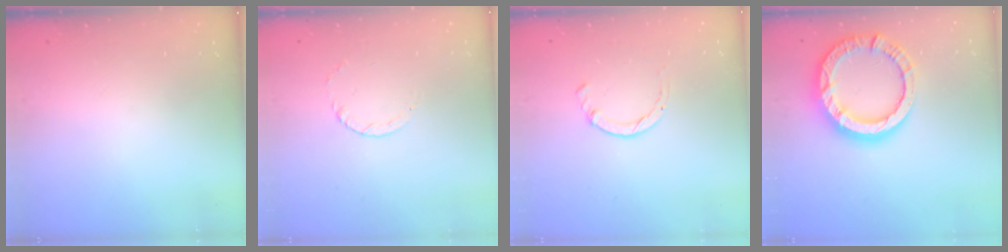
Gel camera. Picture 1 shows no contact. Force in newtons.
{"total": 2.4, "press": 2.4, "slide": 0.3}
{"total": 1.7, "press": 1.7, "slide": 0.3}
{"total": 15.9, "press": 15.8, "slide": 1.6}